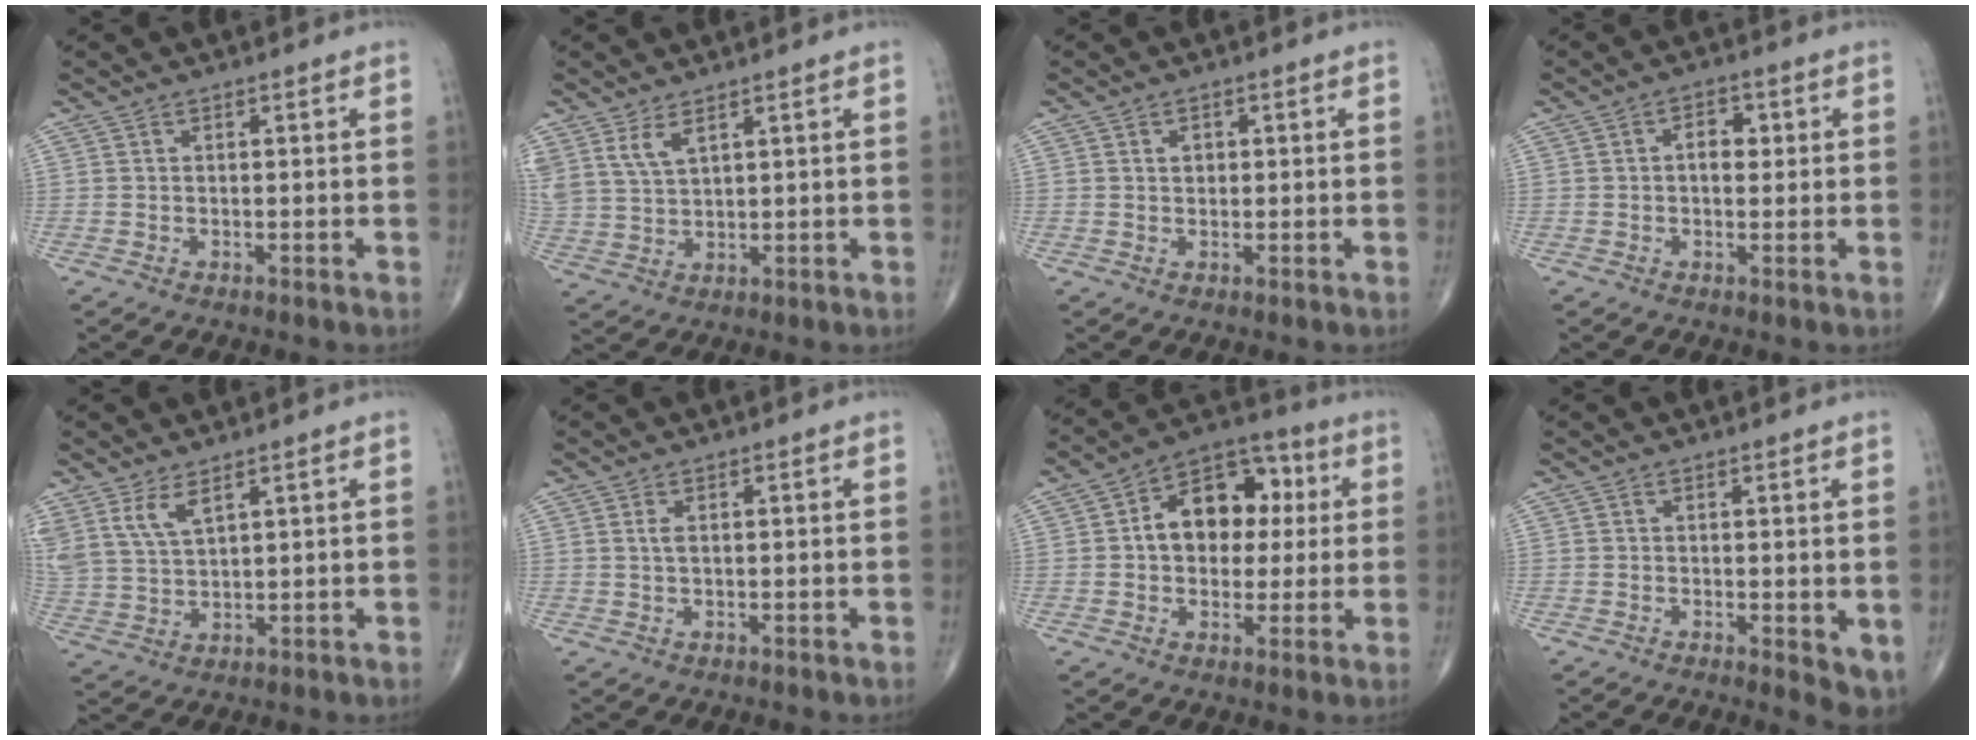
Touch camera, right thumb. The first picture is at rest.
{"total": 5.3, "force": [3.3, 2.2, 3.5], "torque": [-0.072, -0.014, 0.076]}
{"total": 1.9, "force": [0.5, 1.4, 1.1], "torque": [-0.009, 0.000, 0.008]}
{"total": 4.2, "force": [0.6, 2.7, 3.2], "torque": [-0.035, 0.008, 0.006]}
{"total": 6.7, "force": [4.2, 2.7, 4.4], "torque": [-0.091, -0.017, 0.094]}
{"total": 1.6, "force": [0.5, 0.7, 1.3], "torque": [-0.029, 0.002, 0.012]}
{"total": 14.3, "force": [2.1, 10.0, 9.9], "torque": [-0.103, 0.023, 0.023]}
{"total": 4.2, "force": [-0.1, 1.6, 3.9], "torque": [-0.045, -0.012, -0.001]}